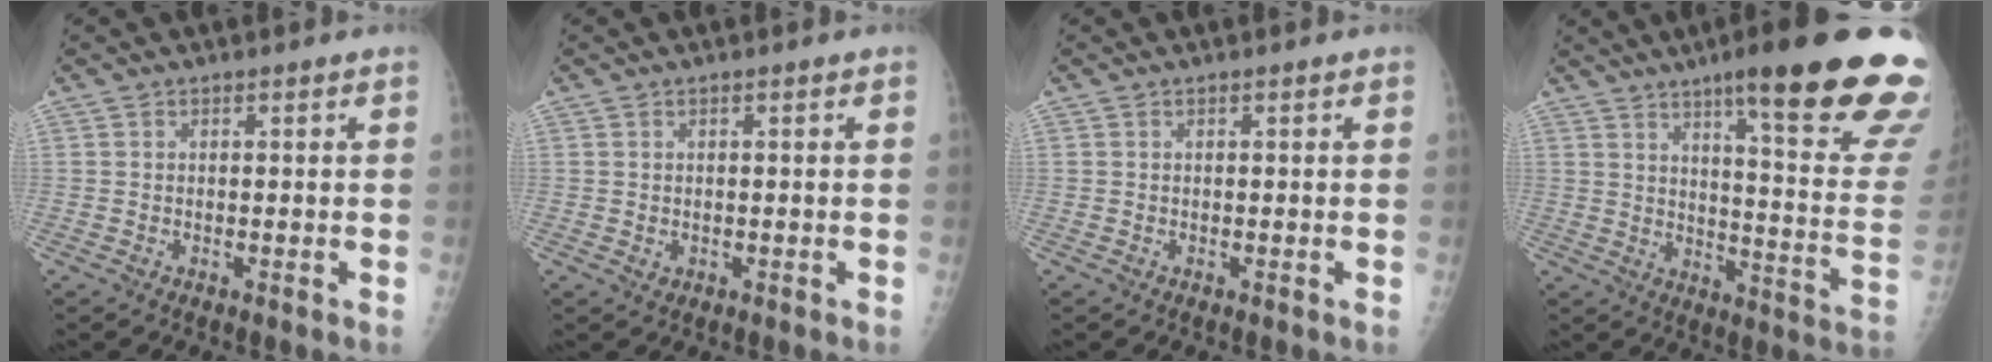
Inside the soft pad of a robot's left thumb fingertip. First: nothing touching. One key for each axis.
{"total": 0.9, "fx": 0.1, "fy": 0.7, "fz": 0.5, "tx": -0.005, "ty": -0.001, "tz": 0.004}
{"total": 0.0}
{"total": 27.8, "fx": 17.5, "fy": 4.1, "fz": 21.2, "tx": -0.222, "ty": -0.074, "tz": 0.236}